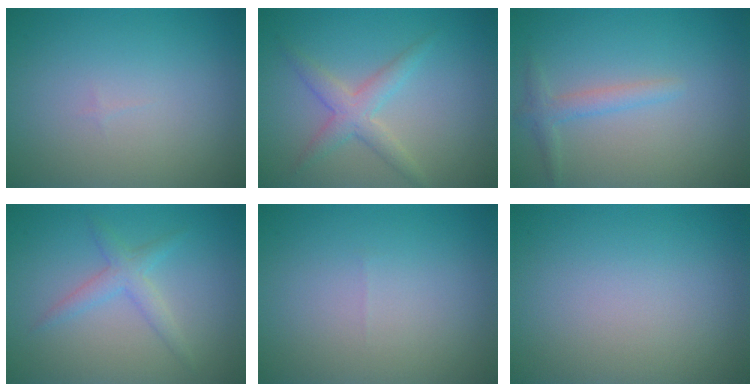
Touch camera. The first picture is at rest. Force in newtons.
{"total": 2.8, "press": 2.8, "slide": 0.1}
{"total": 1.7, "press": 1.7, "slide": 0.1}
{"total": 2.1, "press": 2.1, "slide": 0.0}
{"total": 0.0}
{"total": 0.0}